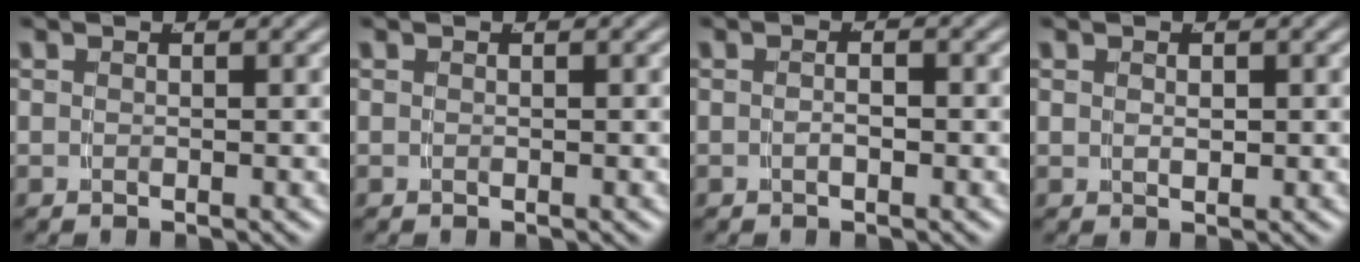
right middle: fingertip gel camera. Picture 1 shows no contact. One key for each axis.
{"total": 0.0}
{"total": 1.1, "fx": -0.7, "fy": 0.0, "fz": 0.8, "tx": -0.012, "ty": -0.003, "tz": -0.010}
{"total": 0.8, "fx": 0.1, "fy": 0.2, "fz": 0.8, "tx": -0.016, "ty": -0.010, "tz": 0.012}